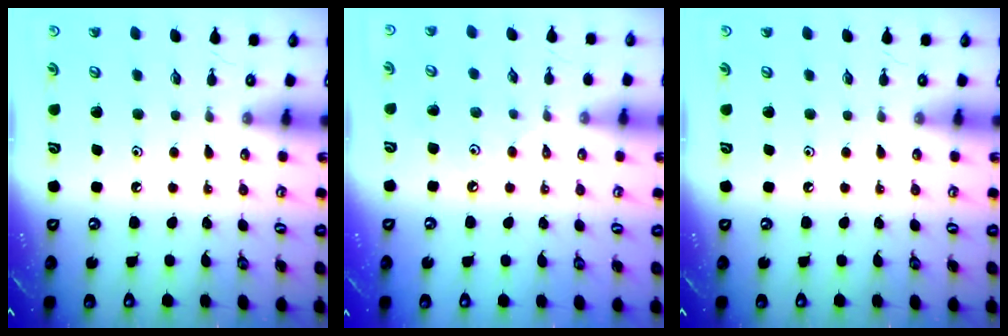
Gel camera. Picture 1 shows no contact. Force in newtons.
{"total": 2.7, "press": 2.7, "slide": 0.2}
{"total": 0.0}